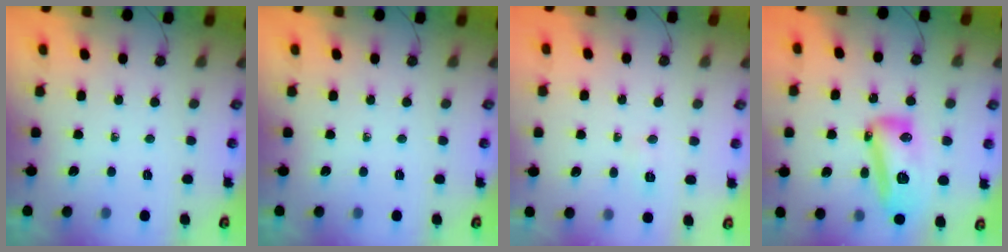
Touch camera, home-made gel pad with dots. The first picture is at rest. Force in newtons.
{"total": 0.0}
{"total": 4.4, "press": 2.8, "slide": 3.5}
{"total": 14.4, "press": 14.3, "slide": 1.6}